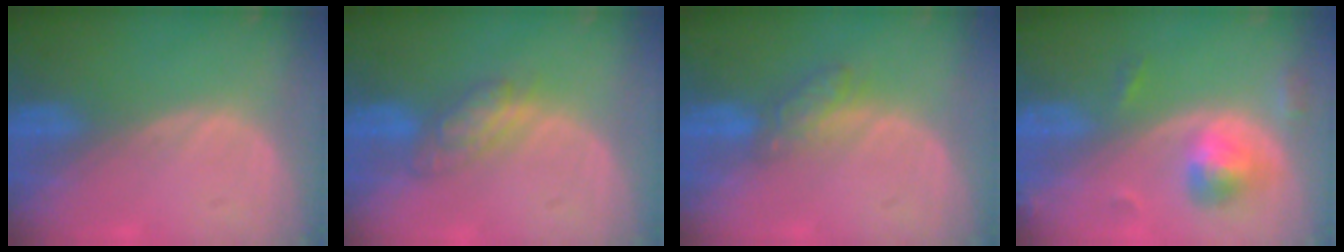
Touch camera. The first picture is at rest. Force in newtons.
{"total": 5.2, "press": 4.7, "slide": 2.3}
{"total": 4.5, "press": 4.1, "slide": 1.9}
{"total": 5.3, "press": 5.1, "slide": 1.5}